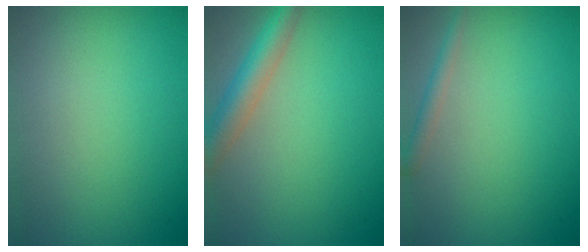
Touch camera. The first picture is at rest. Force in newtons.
{"total": 4.2, "press": 4.2, "slide": 0.1}
{"total": 1.3, "press": 1.3, "slide": 0.1}